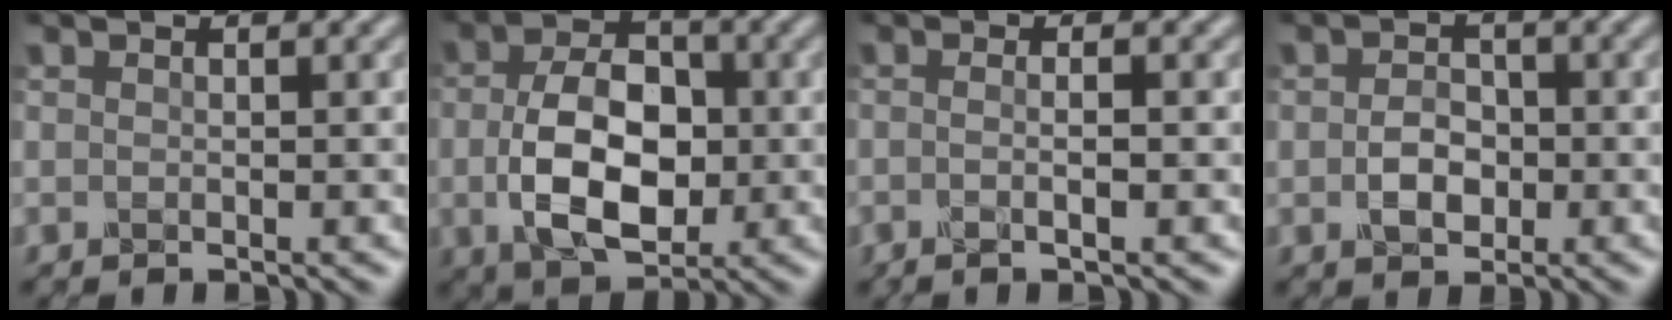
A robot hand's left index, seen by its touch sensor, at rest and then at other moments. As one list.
[{"total": 8.0, "force": [-0.7, 5.0, 6.3], "torque": [-0.127, 0.002, -0.015]}, {"total": 2.5, "force": [-0.4, 0.8, 2.3], "torque": [-0.020, 0.001, -0.023]}, {"total": 2.4, "force": [-0.4, 1.7, 1.6], "torque": [-0.029, 0.006, -0.011]}]